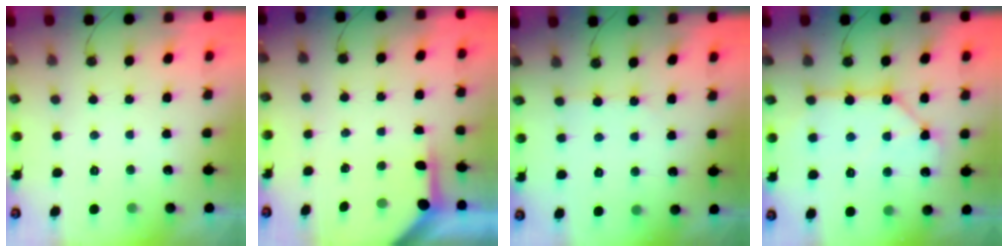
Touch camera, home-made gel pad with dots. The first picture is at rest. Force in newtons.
{"total": 4.0, "press": 4.0, "slide": 0.4}
{"total": 2.8, "press": 2.8, "slide": 0.4}
{"total": 13.5, "press": 13.5, "slide": 1.4}